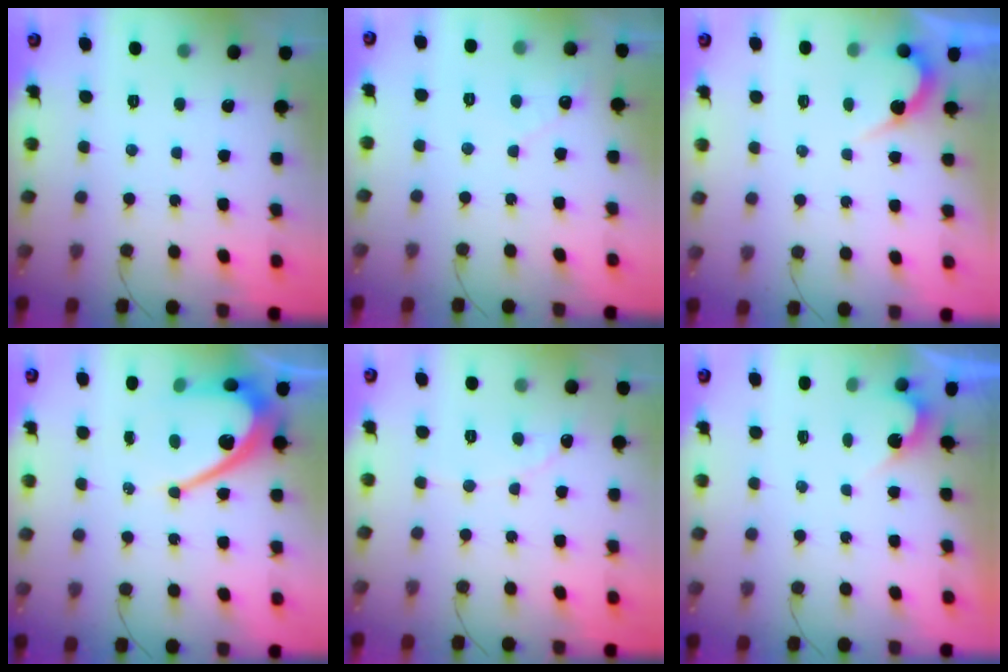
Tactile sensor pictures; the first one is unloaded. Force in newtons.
{"total": 2.5, "press": 2.5, "slide": 0.1}
{"total": 4.5, "press": 4.4, "slide": 0.2}
{"total": 11.9, "press": 11.9, "slide": 1.0}
{"total": 1.8, "press": 1.8, "slide": 0.1}
{"total": 2.7, "press": 2.7, "slide": 0.1}